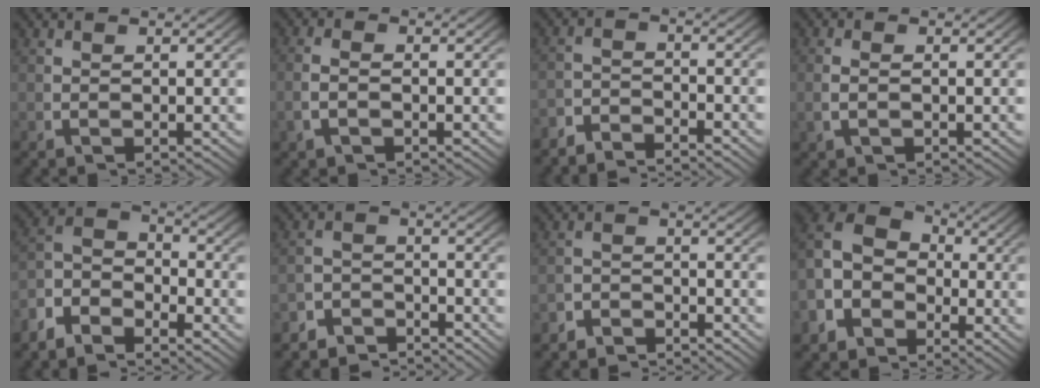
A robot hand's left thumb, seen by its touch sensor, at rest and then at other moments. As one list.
[{"total": 1.4, "force": [-0.5, 0.7, 1.1], "torque": [-0.031, 0.003, -0.010]}, {"total": 3.2, "force": [-3.2, 0.5, -0.1], "torque": [0.013, -0.007, -0.064]}, {"total": 1.1, "force": [-0.2, 0.5, 1.0], "torque": [-0.027, 0.003, -0.001]}, {"total": 6.6, "force": [-0.3, 5.0, 4.3], "torque": [-0.072, 0.001, -0.026]}, {"total": 4.6, "force": [-4.4, 1.2, 0.5], "torque": [0.007, -0.016, -0.078]}, {"total": 3.6, "force": [-3.5, 0.6, -0.1], "torque": [0.012, -0.010, -0.063]}, {"total": 9.2, "force": [1.0, 7.4, 5.4], "torque": [-0.117, -0.005, 0.014]}]